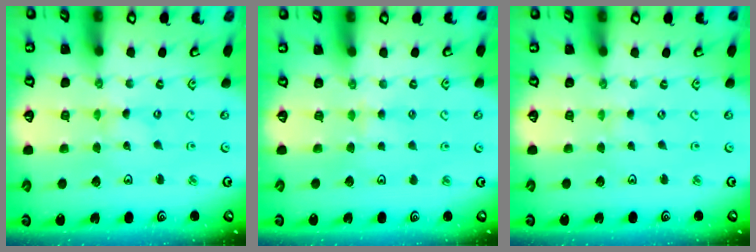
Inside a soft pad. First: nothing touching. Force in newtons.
{"total": 2.9, "press": 2.9, "slide": 0.5}
{"total": 0.7, "press": 0.7, "slide": 0.1}